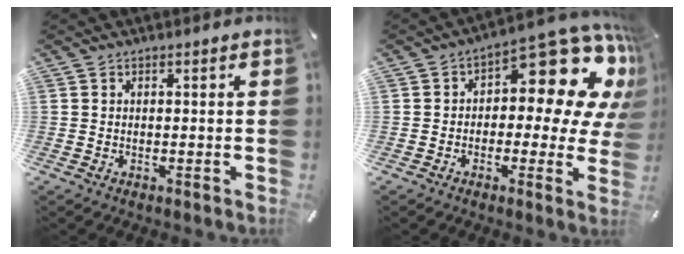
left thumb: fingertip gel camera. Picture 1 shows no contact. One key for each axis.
{"total": 14.6, "fx": 7.2, "fy": 6.6, "fz": 10.9, "tx": -0.140, "ty": -0.069, "tz": 0.115}